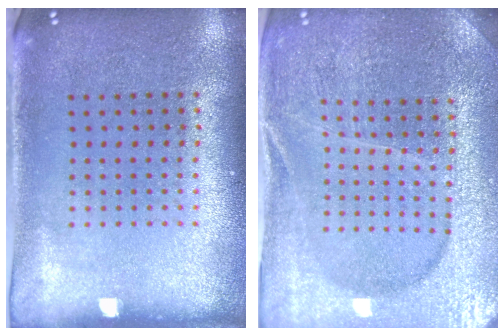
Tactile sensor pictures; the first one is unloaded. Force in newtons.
{"total": 4.4, "press": 4.2, "slide": 1.4}